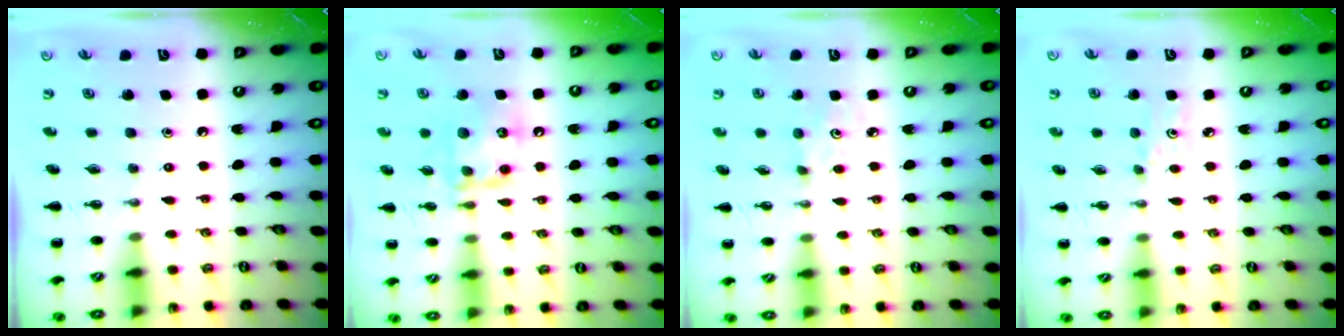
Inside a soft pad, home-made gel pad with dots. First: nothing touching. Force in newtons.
{"total": 13.8, "press": 13.7, "slide": 1.6}
{"total": 2.6, "press": 2.5, "slide": 0.7}
{"total": 3.3, "press": 3.1, "slide": 1.0}